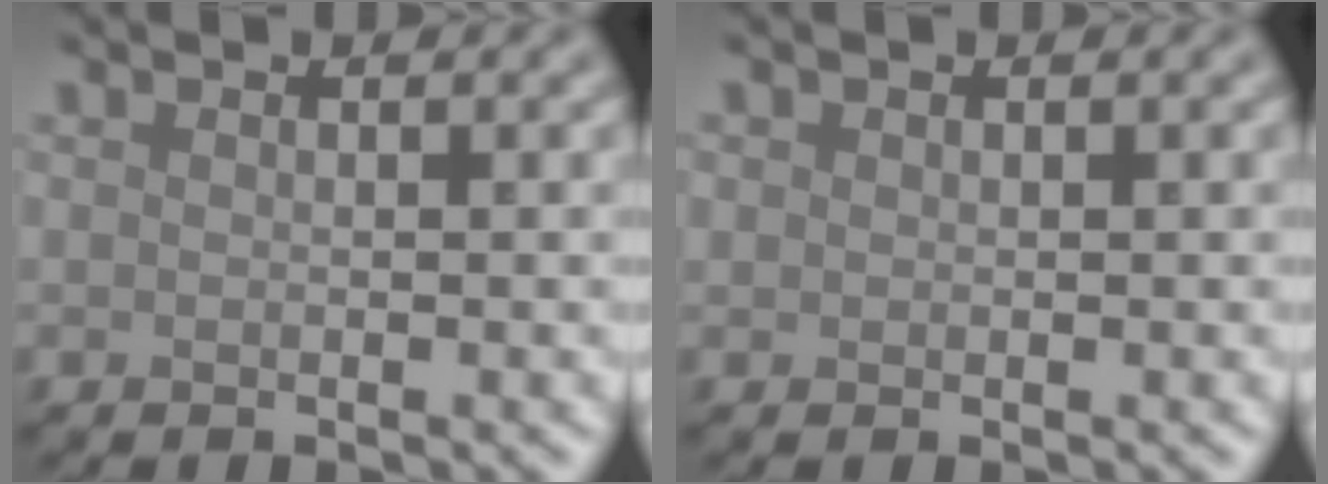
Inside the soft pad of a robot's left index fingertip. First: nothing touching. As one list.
[{"total": 0.6, "force": [0.2, 0.5, 0.0], "torque": [0.005, 0.000, 0.003]}]